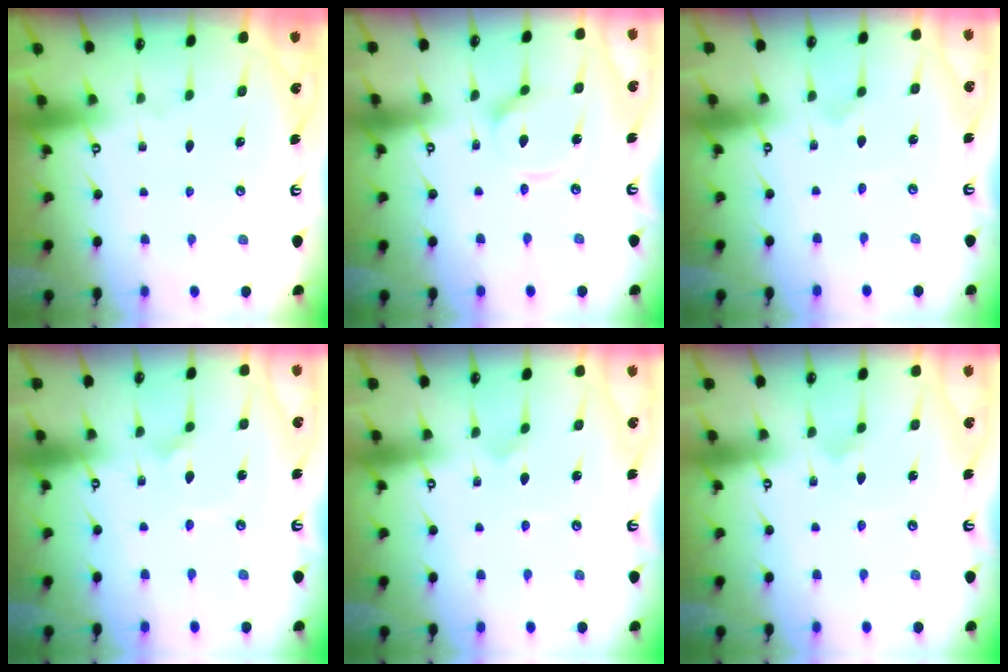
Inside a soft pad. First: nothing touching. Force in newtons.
{"total": 9.0, "press": 8.9, "slide": 0.8}
{"total": 0.0}
{"total": 4.7, "press": 4.6, "slide": 0.6}
{"total": 2.7, "press": 2.7, "slide": 0.2}
{"total": 2.5, "press": 2.5, "slide": 0.1}